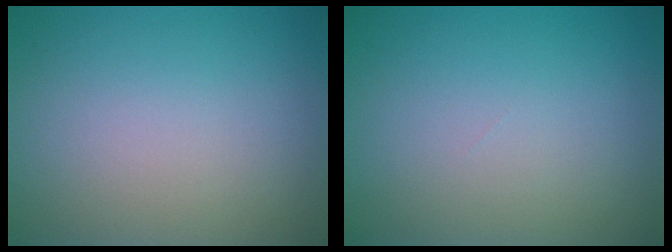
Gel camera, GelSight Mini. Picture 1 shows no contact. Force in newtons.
{"total": 0.0}